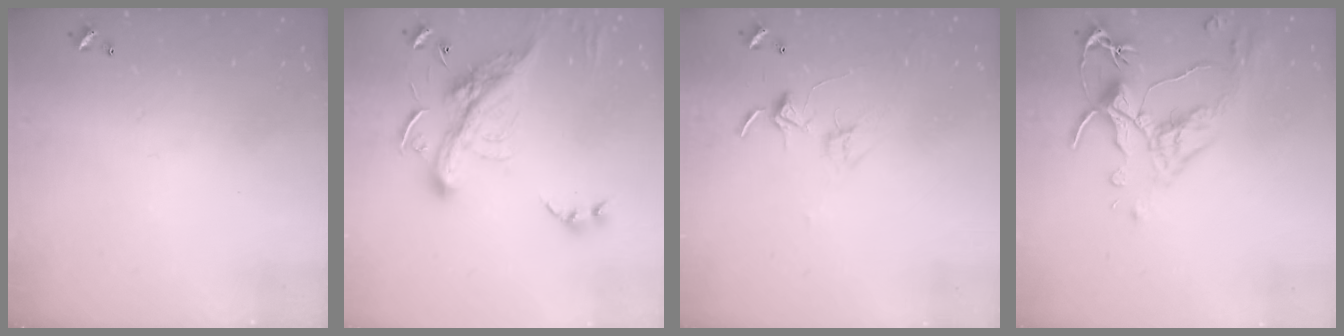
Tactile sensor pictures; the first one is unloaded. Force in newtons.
{"total": 6.7, "press": 6.7, "slide": 1.0}
{"total": 2.8, "press": 2.8, "slide": 0.2}
{"total": 2.5, "press": 2.1, "slide": 1.2}